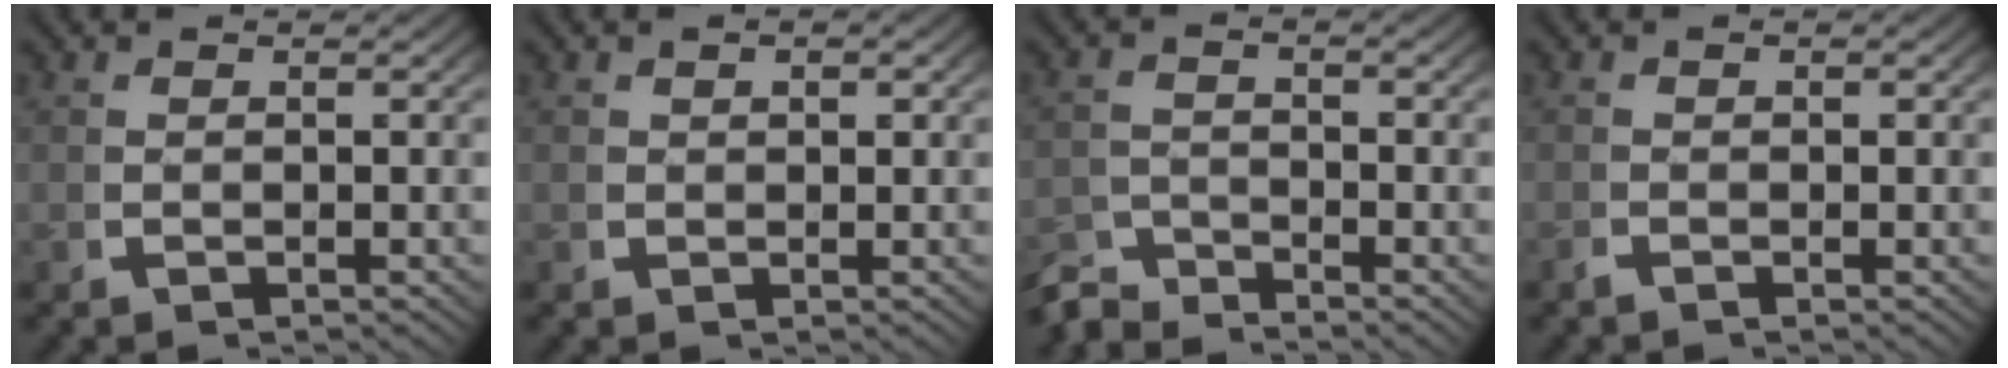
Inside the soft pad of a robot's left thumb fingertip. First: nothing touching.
{"total": 1.1, "force": [0.5, 0.8, 0.6], "torque": [-0.010, -0.004, 0.011]}
{"total": 3.3, "force": [-3.2, 0.5, 0.2], "torque": [0.011, -0.011, -0.067]}
{"total": 0.6, "force": [-0.5, 0.3, 0.1], "torque": [0.001, -0.002, -0.014]}